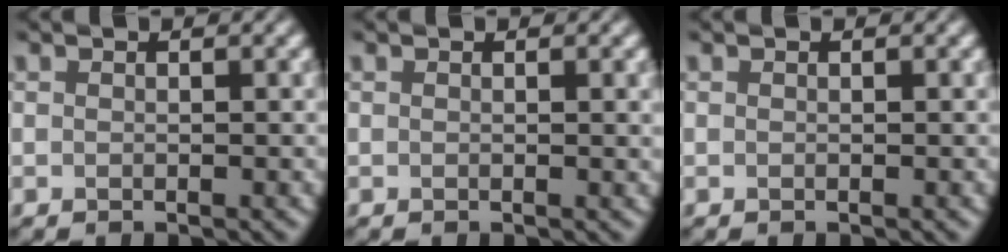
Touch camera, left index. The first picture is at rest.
{"total": 0.6, "force": [0.1, 0.1, 0.6], "torque": [-0.006, 0.000, 0.001]}
{"total": 0.0}